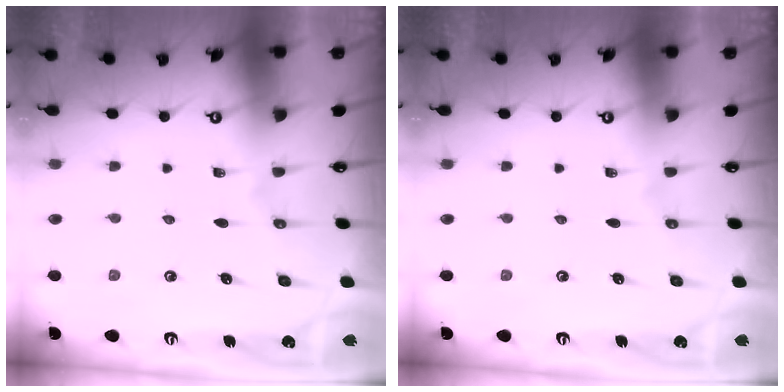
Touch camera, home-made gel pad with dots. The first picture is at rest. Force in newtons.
{"total": 0.0}